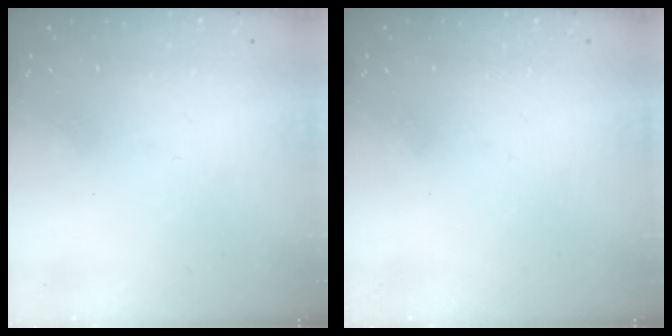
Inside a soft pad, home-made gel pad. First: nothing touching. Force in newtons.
{"total": 0.0}